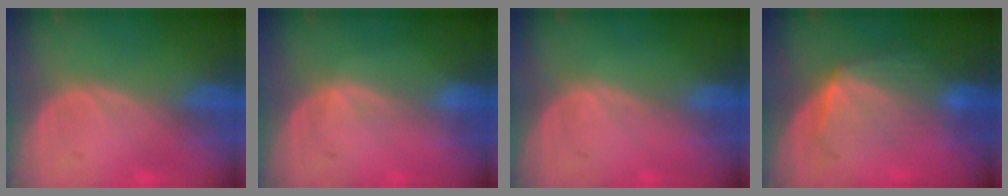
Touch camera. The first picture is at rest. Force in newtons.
{"total": 0.9, "press": 0.8, "slide": 0.2}
{"total": 0.0}
{"total": 7.1, "press": 6.5, "slide": 2.9}